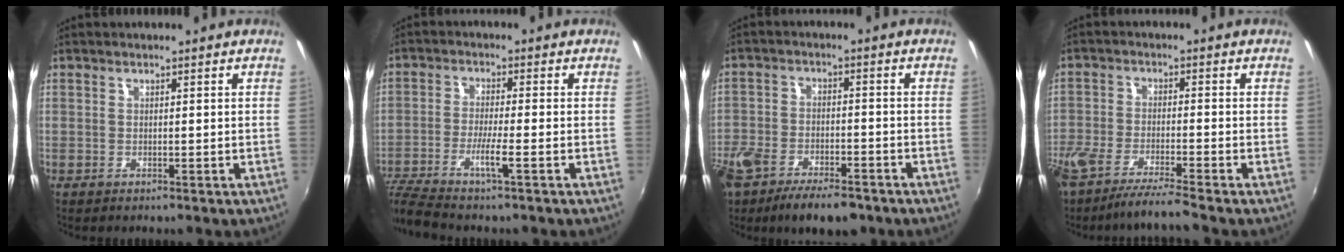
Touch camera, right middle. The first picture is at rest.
{"total": 8.4, "force": [-5.6, -0.3, 6.3], "torque": [-0.135, -0.020, -0.104]}
{"total": 13.3, "force": [-9.5, 5.4, 7.5], "torque": [-0.179, -0.033, -0.167]}
{"total": 9.2, "force": [-7.9, -0.2, 4.8], "torque": [-0.110, -0.029, -0.140]}